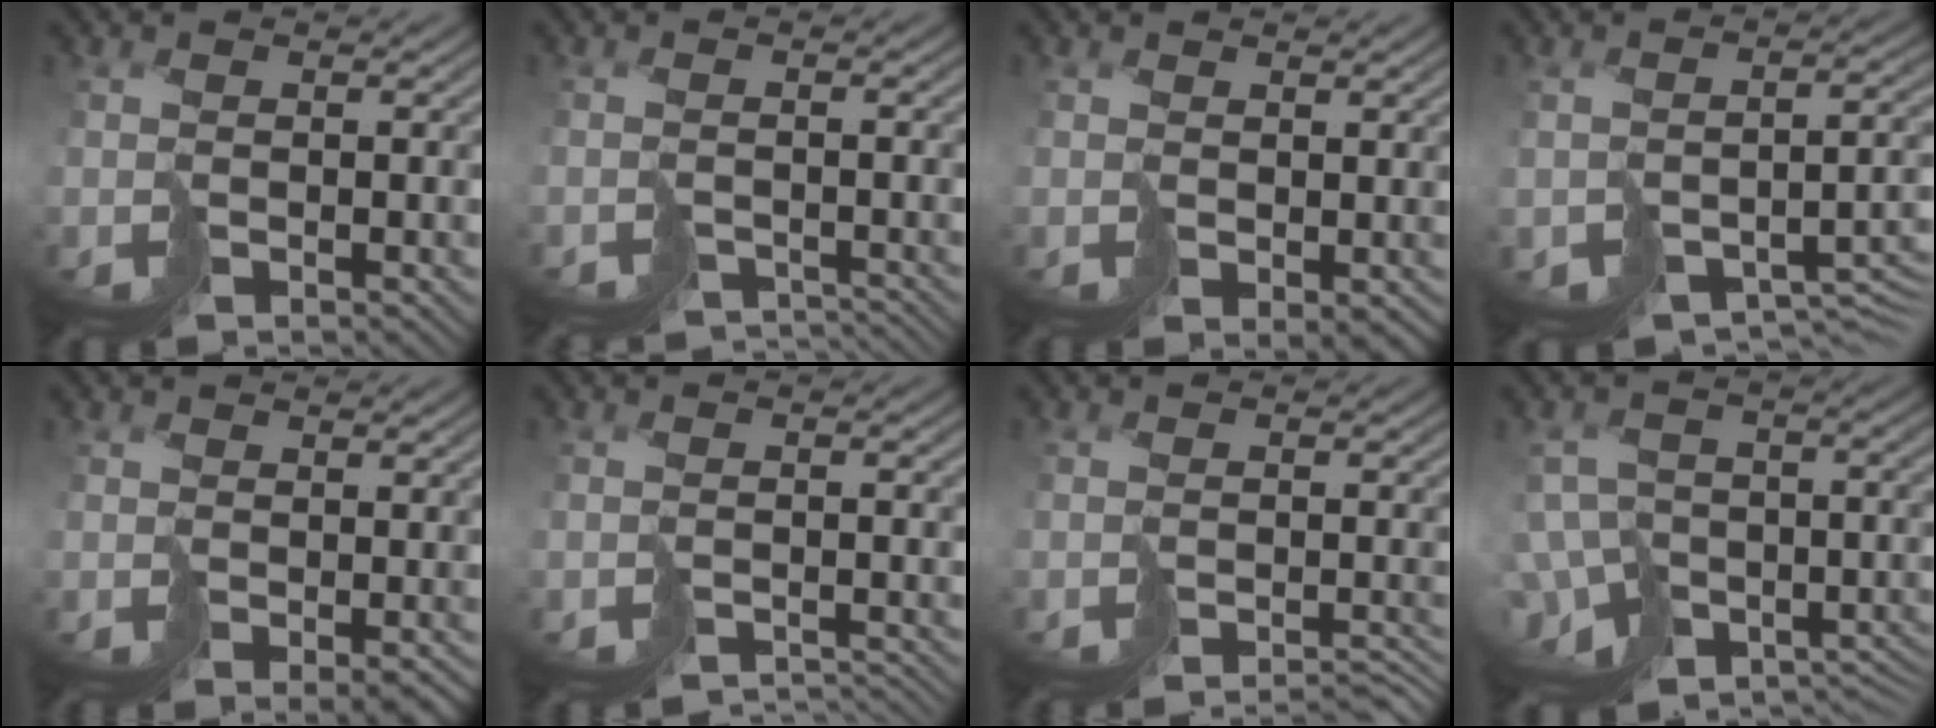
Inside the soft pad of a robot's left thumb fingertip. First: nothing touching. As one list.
[{"total": 3.8, "force": [-3.7, 0.5, 0.5], "torque": [-0.007, -0.009, -0.057]}, {"total": 2.9, "force": [-0.3, 1.9, 2.2], "torque": [-0.042, -0.010, 0.001]}, {"total": 7.2, "force": [-4.8, 3.3, 4.2], "torque": [-0.069, -0.025, -0.063]}, {"total": 3.4, "force": [-1.2, 1.7, 2.7], "torque": [-0.052, -0.011, -0.016]}, {"total": 3.4, "force": [-3.3, 0.2, 0.6], "torque": [-0.008, -0.008, -0.048]}, {"total": 3.6, "force": [-3.4, 0.2, 1.1], "torque": [-0.014, -0.004, -0.052]}, {"total": 9.7, "force": [-6.2, 6.2, 4.3], "torque": [-0.097, -0.025, -0.088]}]